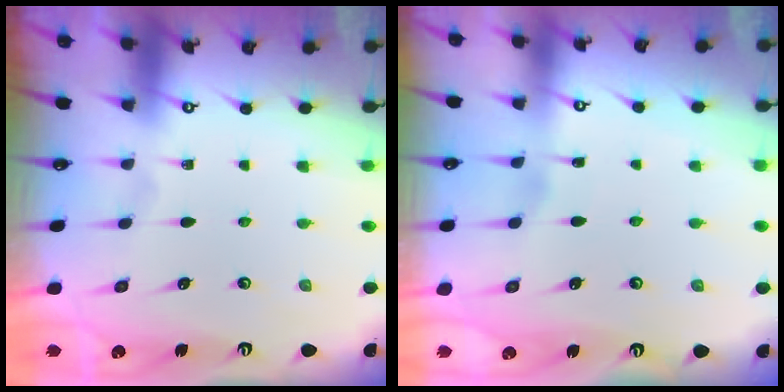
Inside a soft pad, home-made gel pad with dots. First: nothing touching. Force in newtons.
{"total": 2.5, "press": 2.5, "slide": 0.2}